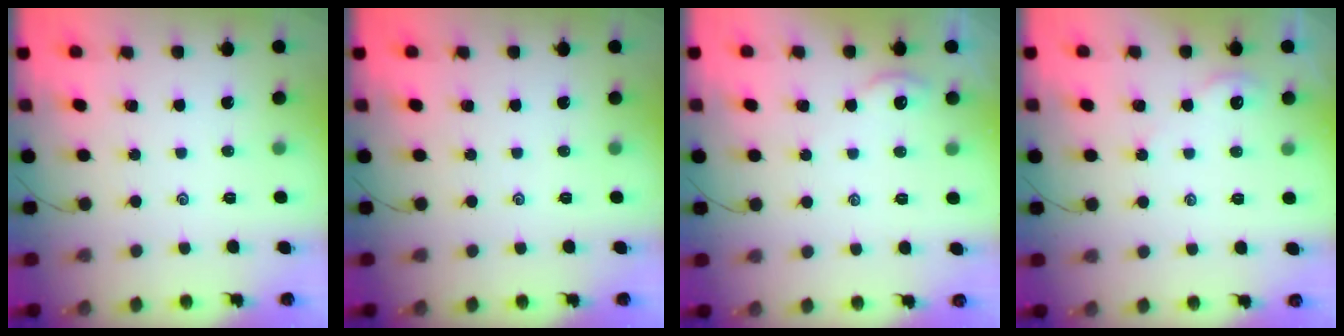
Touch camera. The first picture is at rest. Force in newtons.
{"total": 0.0}
{"total": 2.2, "press": 2.2, "slide": 0.2}
{"total": 2.8, "press": 2.7, "slide": 0.4}